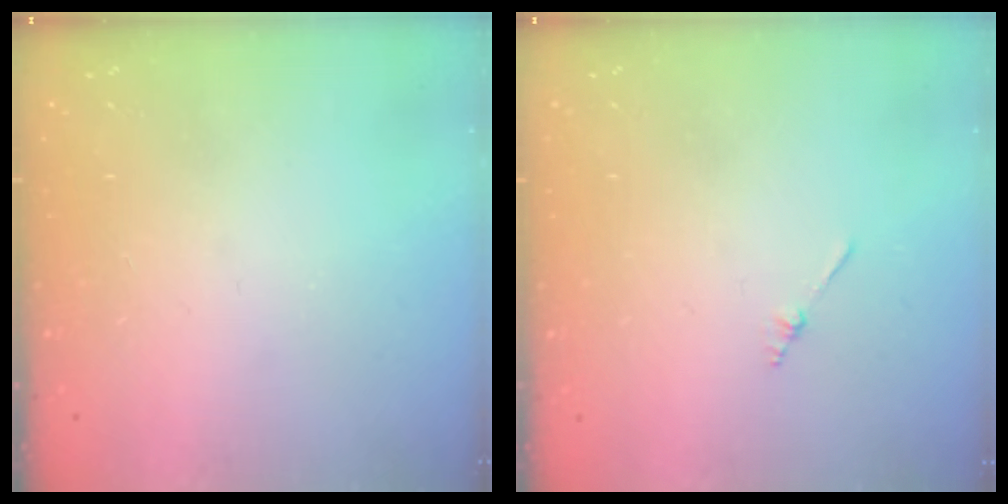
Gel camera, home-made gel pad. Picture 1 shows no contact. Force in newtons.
{"total": 1.3, "press": 1.3, "slide": 0.3}